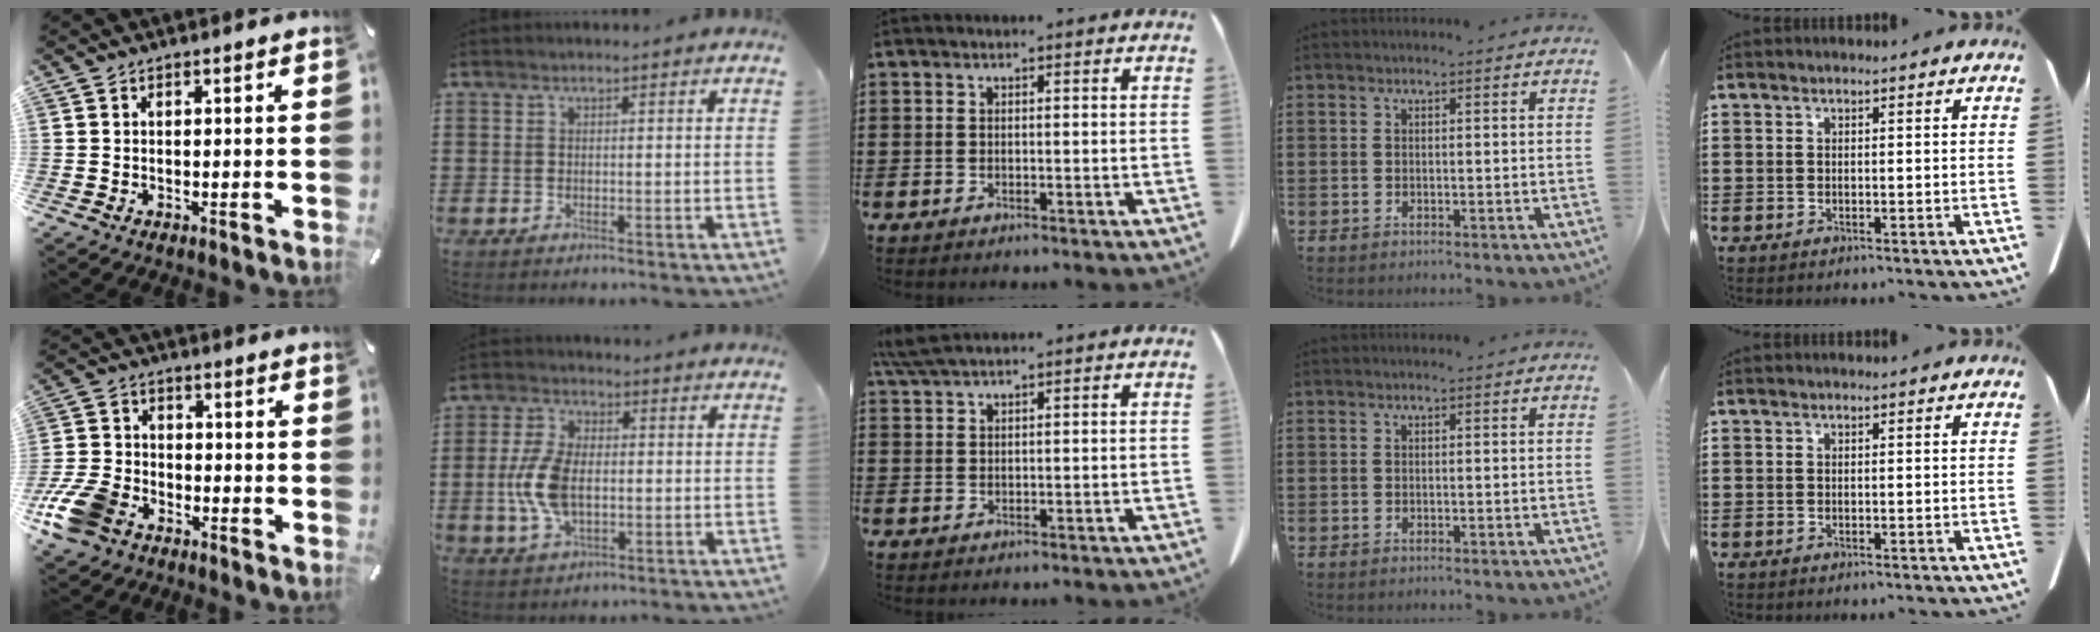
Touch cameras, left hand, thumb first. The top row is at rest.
{"thumb": {"total": 11.4, "force": [-6.4, 7.4, 5.8], "torque": [-0.132, 0.031, -0.120]}, "index": {"total": 8.6, "force": [-0.5, 4.9, 7.1], "torque": [-0.177, -0.001, -0.019]}, "middle": {"total": 3.8, "force": [3.1, 0.4, 2.2], "torque": [-0.050, 0.000, 0.059]}}